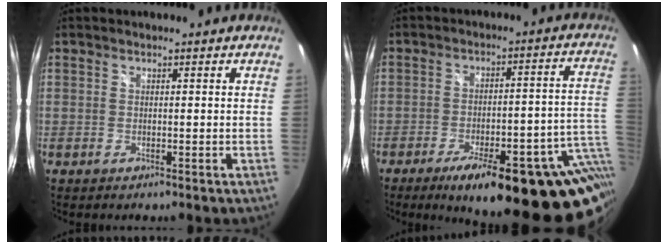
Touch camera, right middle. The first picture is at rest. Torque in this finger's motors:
{"motor_torque": [1.12, -1.02, 0.46, 0.12]}